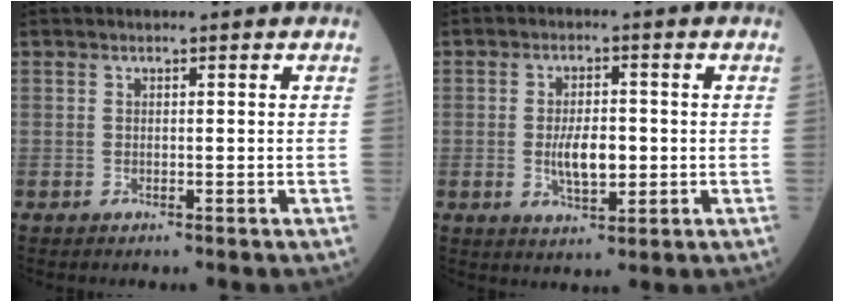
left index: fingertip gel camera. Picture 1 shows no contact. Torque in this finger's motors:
{"motor_torque": [1.09, 0.03, 0.53, 0.14]}